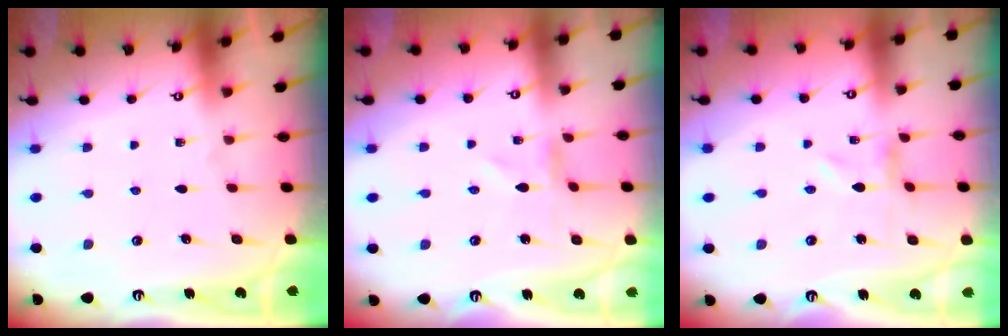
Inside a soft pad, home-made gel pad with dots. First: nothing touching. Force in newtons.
{"total": 0.6, "press": 0.5, "slide": 0.2}
{"total": 0.0}